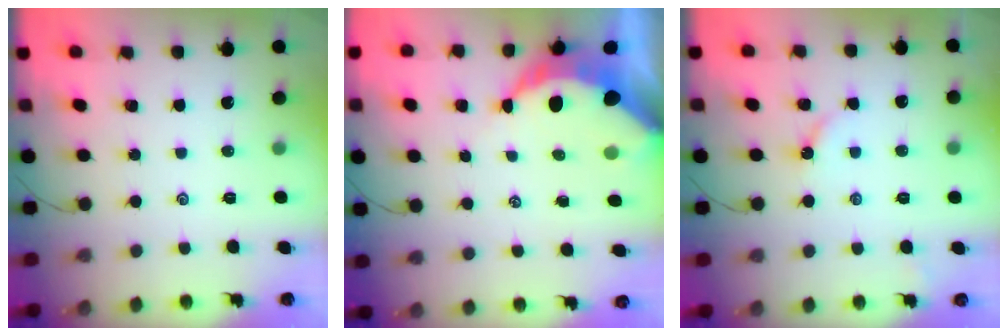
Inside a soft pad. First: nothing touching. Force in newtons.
{"total": 9.1, "press": 9.1, "slide": 0.7}
{"total": 2.8, "press": 2.8, "slide": 0.3}